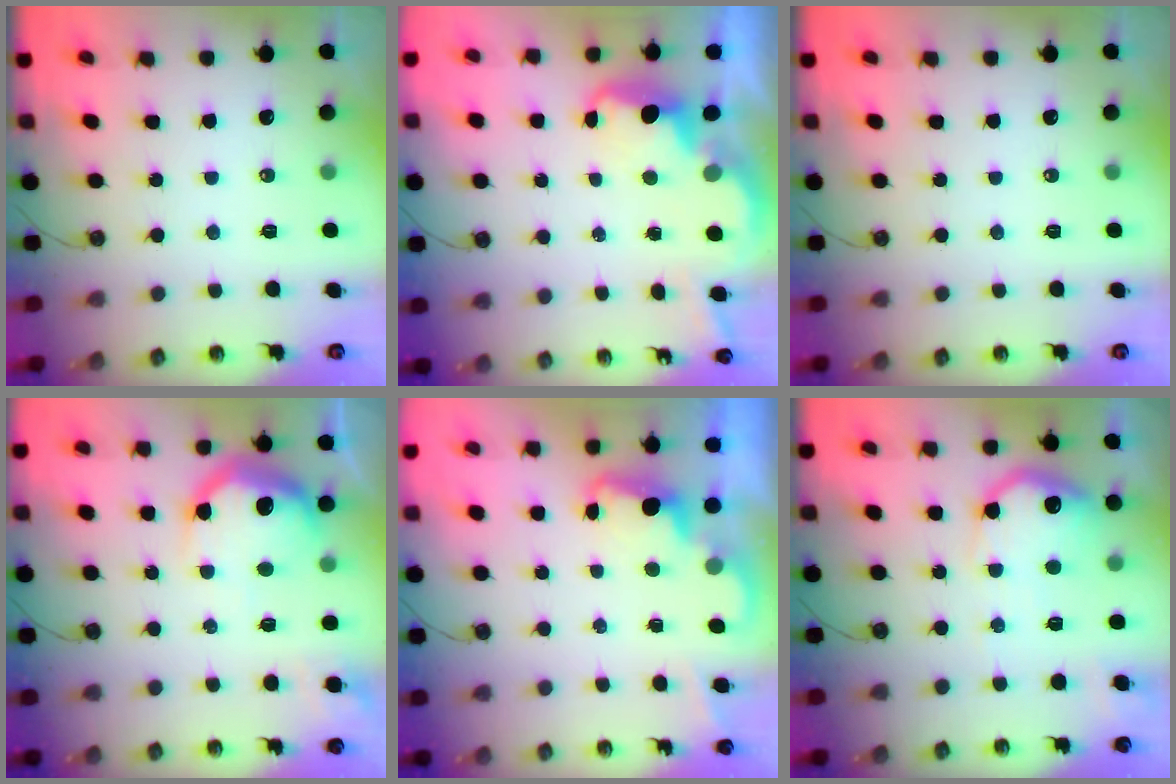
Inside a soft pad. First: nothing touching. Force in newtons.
{"total": 4.1, "press": 4.1, "slide": 0.6}
{"total": 0.0}
{"total": 17.4, "press": 17.4, "slide": 1.2}
{"total": 2.3, "press": 2.2, "slide": 0.5}
{"total": 16.7, "press": 16.6, "slide": 0.9}